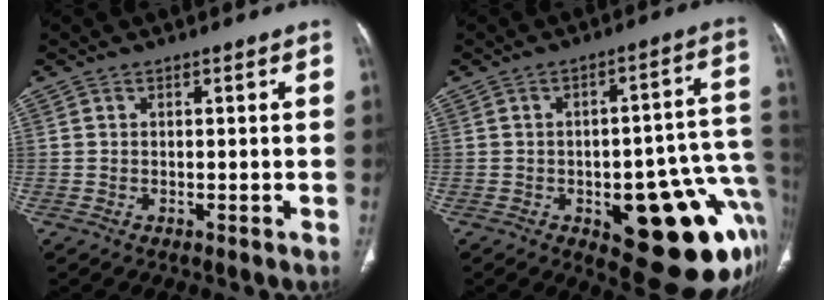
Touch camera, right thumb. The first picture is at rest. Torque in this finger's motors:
{"motor_torque": [2.68, 2.33, 1.22, -1.34, 0.32]}